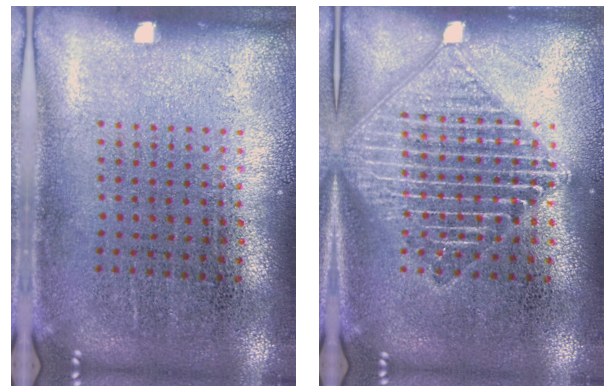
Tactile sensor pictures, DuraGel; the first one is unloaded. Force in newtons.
{"total": 3.4, "press": 3.3, "slide": 0.4}